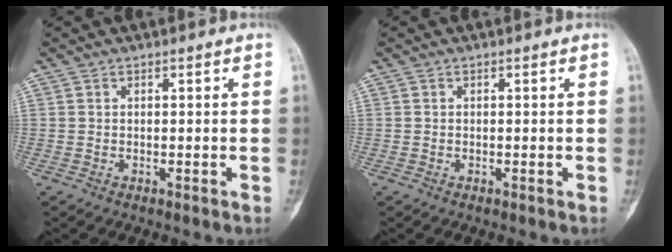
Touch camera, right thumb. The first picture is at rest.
{"total": 0.0}